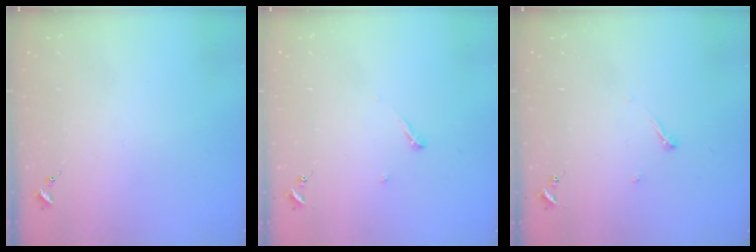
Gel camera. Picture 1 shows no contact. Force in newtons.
{"total": 3.2, "press": 3.2, "slide": 0.3}
{"total": 3.2, "press": 3.2, "slide": 0.3}